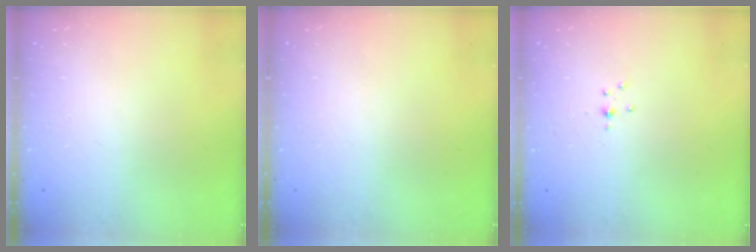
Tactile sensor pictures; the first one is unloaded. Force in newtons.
{"total": 0.0}
{"total": 3.2, "press": 3.0, "slide": 1.1}